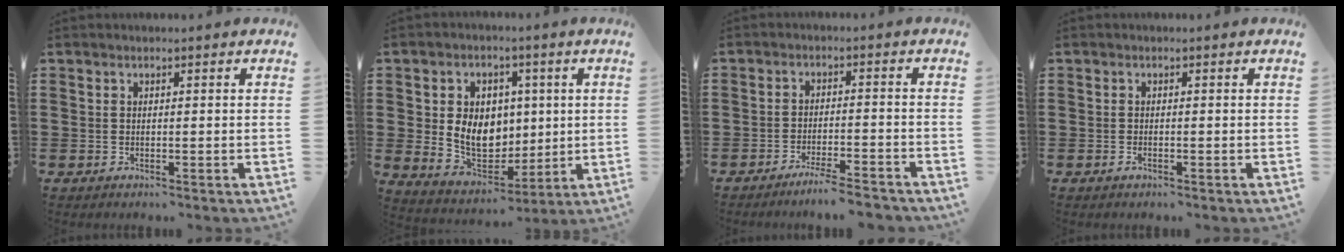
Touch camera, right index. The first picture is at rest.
{"total": 8.9, "force": [0.7, 7.1, 5.4], "torque": [-0.104, 0.011, 0.014]}
{"total": 4.3, "force": [-3.9, -0.2, 1.8], "torque": [-0.037, -0.007, -0.075]}
{"total": 0.7, "force": [-0.4, 0.2, 0.5], "torque": [-0.011, -0.005, -0.007]}